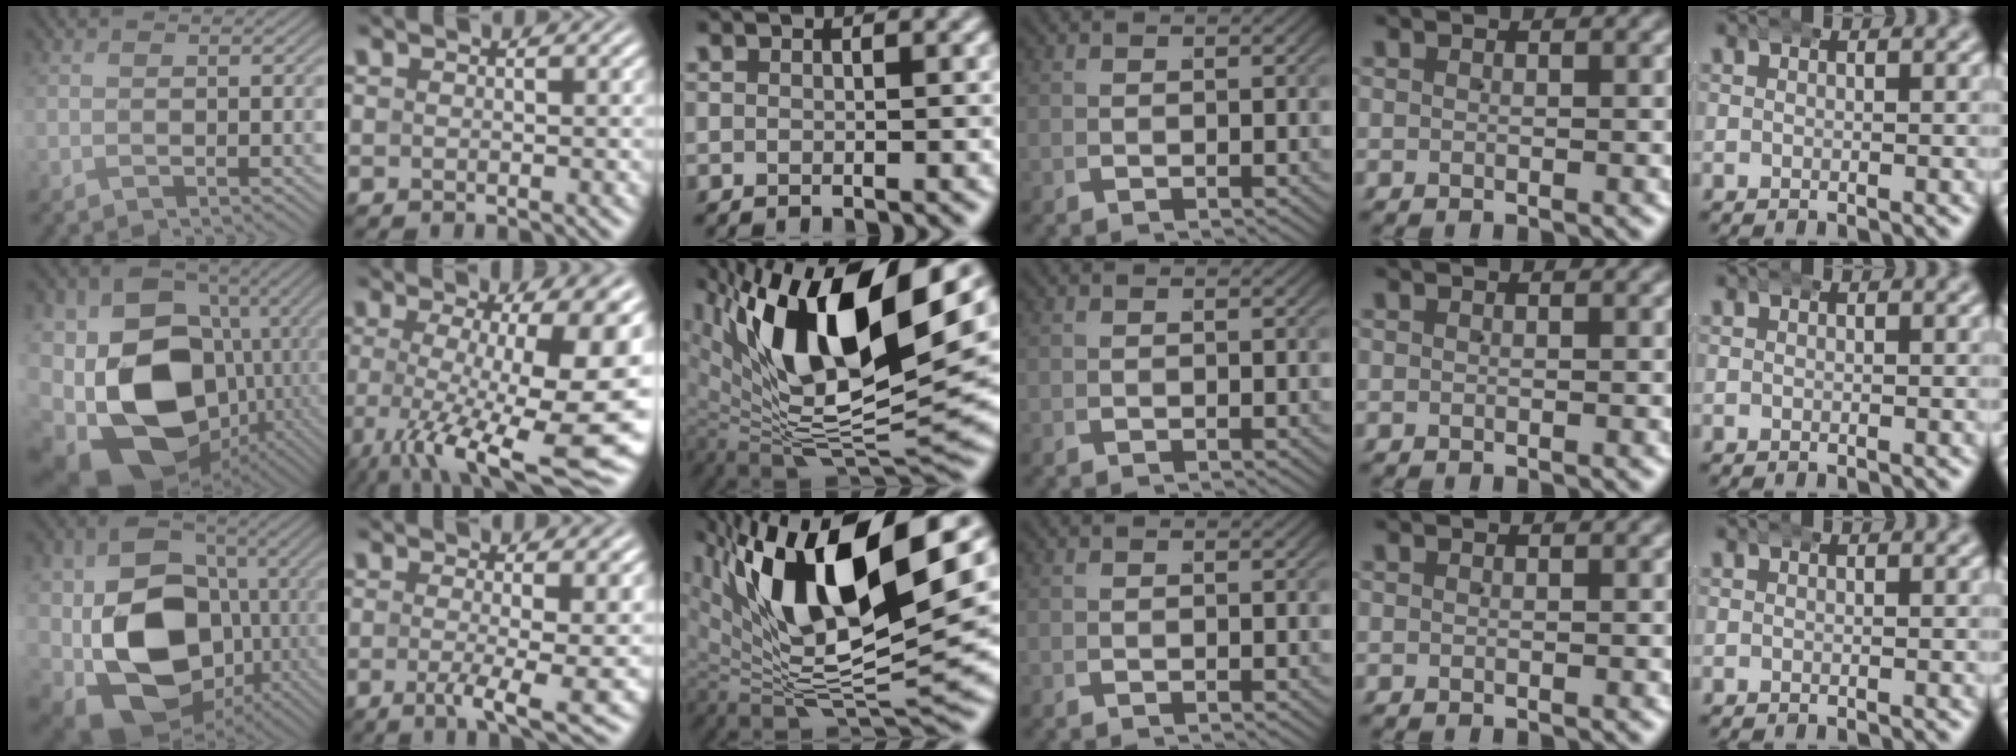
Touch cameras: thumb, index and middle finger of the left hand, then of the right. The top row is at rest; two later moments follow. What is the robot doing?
{"motion": "wrap", "object": "aluminum foil"}